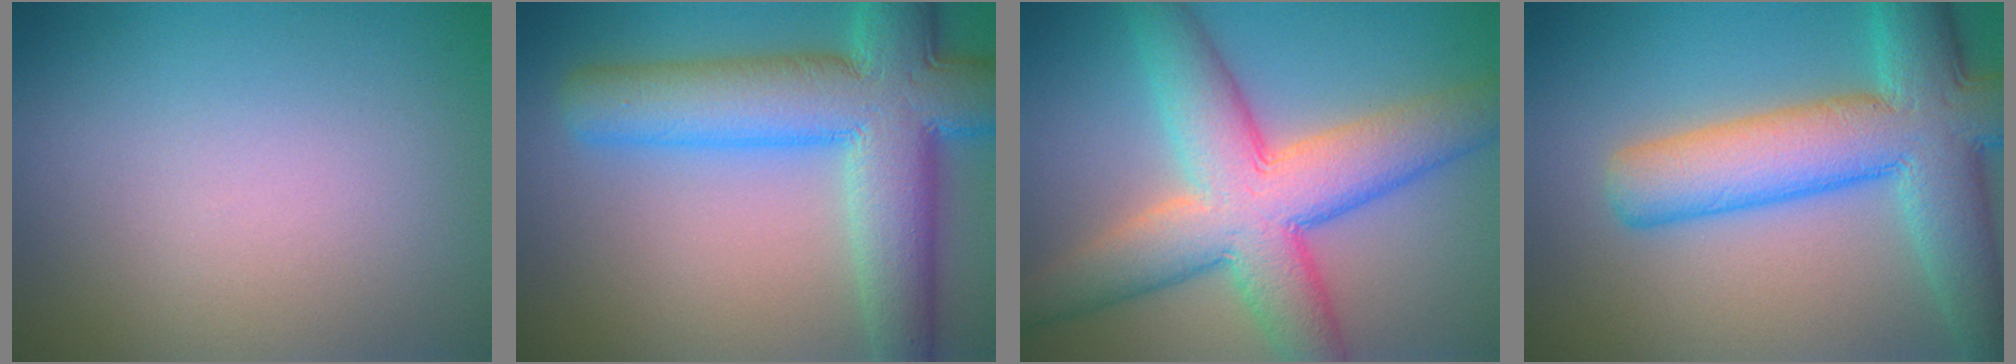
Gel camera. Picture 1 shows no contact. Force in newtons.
{"total": 11.1, "press": 11.1, "slide": 0.4}
{"total": 10.2, "press": 10.2, "slide": 0.5}
{"total": 10.1, "press": 10.1, "slide": 0.5}